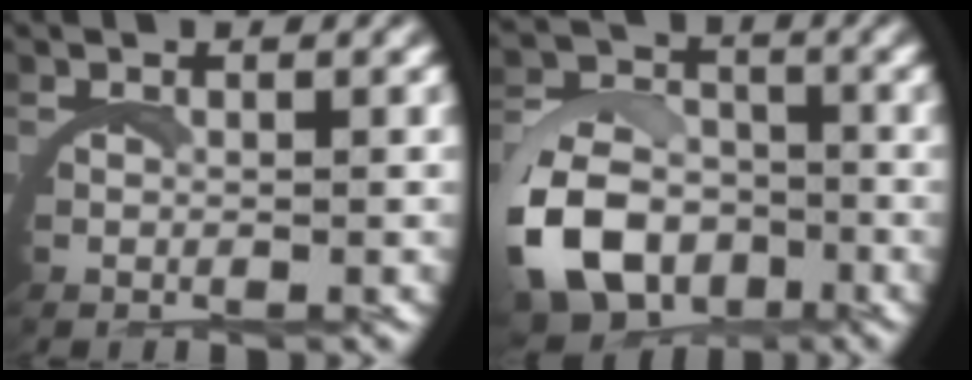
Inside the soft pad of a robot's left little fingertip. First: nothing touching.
{"total": 8.2, "force": [-2.8, 6.5, 4.1], "torque": [-0.086, -0.027, -0.049]}